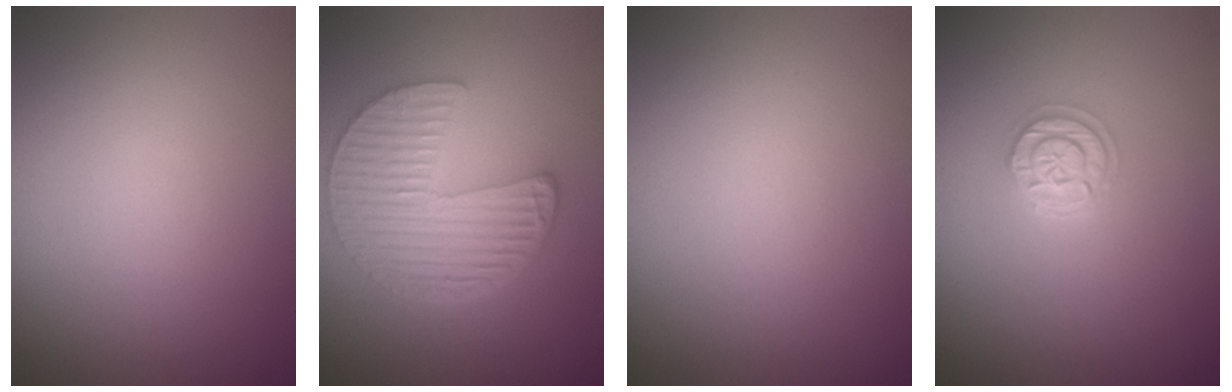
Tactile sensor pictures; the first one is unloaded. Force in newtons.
{"total": 6.6, "press": 4.8, "slide": 4.5}
{"total": 0.0}
{"total": 2.2, "press": 2.0, "slide": 0.8}